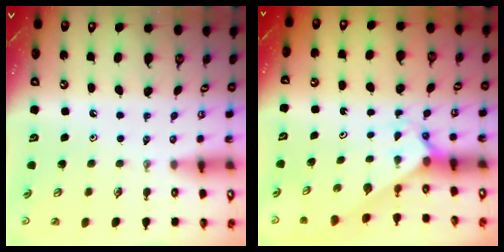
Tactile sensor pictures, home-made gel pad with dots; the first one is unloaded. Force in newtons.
{"total": 2.1, "press": 2.1, "slide": 0.1}